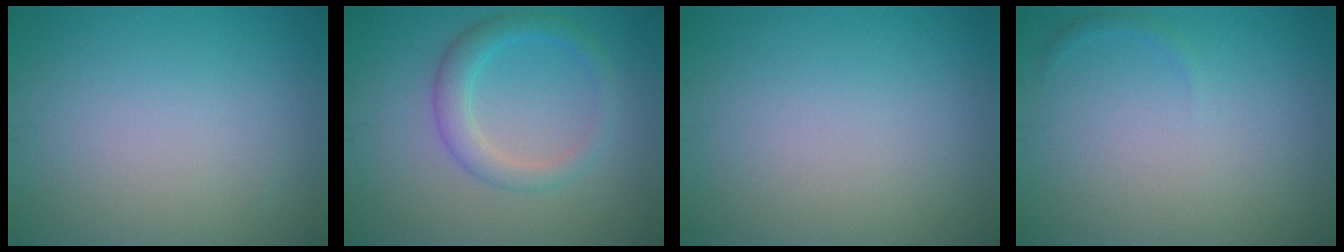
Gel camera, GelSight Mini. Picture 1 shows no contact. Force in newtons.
{"total": 3.1, "press": 3.1, "slide": 0.1}
{"total": 0.0}
{"total": 0.5, "press": 0.5, "slide": 0.1}